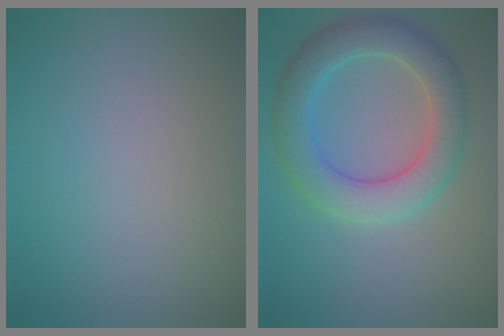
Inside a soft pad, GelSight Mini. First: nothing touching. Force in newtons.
{"total": 5.8, "press": 5.8, "slide": 0.2}